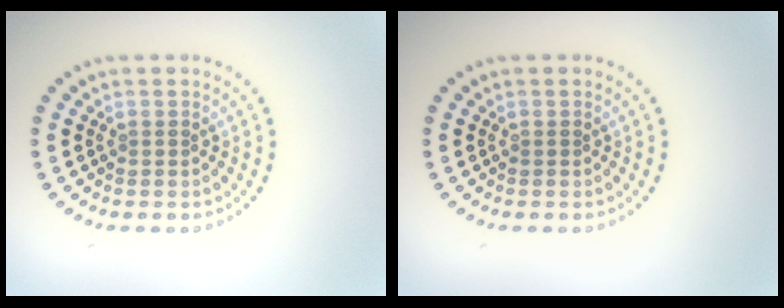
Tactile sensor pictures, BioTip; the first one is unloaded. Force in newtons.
{"total": 0.0}